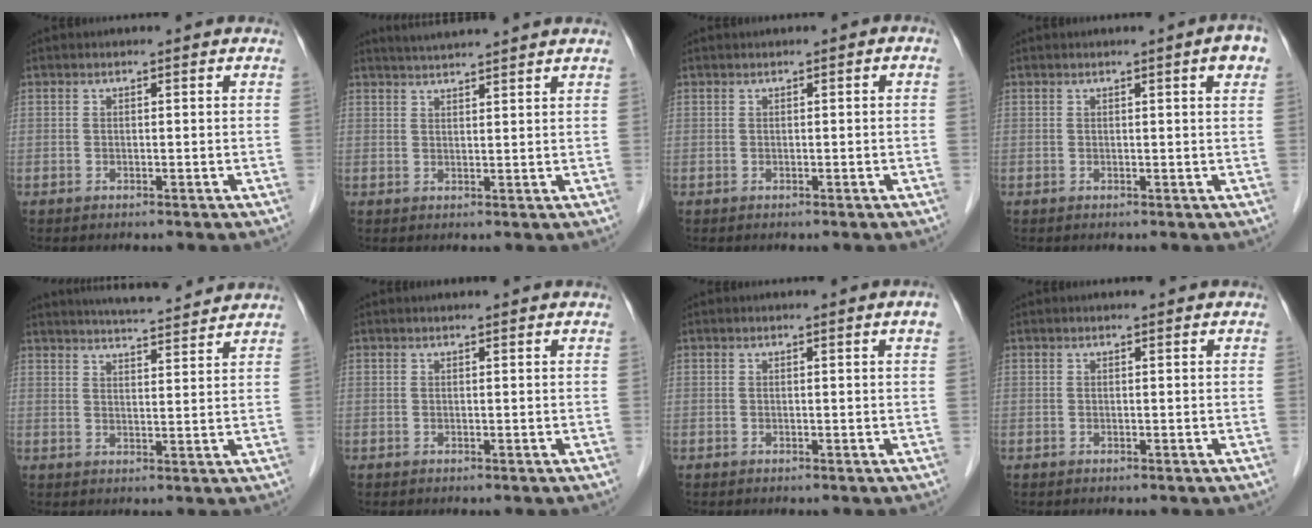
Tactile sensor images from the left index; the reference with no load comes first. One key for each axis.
{"total": 6.7, "fx": 6.2, "fy": -0.3, "fz": 2.3, "tx": -0.037, "ty": 0.026, "tz": 0.093}
{"total": 0.7, "fx": 0.1, "fy": 0.5, "fz": 0.5, "tx": 0.000, "ty": 0.006, "tz": 0.003}
{"total": 3.1, "fx": 1.5, "fy": 0.3, "fz": 2.7, "tx": -0.024, "ty": -0.003, "tz": 0.016}
{"total": 11.0, "fx": 10.3, "fy": 1.1, "fz": 3.8, "tx": -0.057, "ty": 0.013, "tz": 0.145}
{"total": 2.4, "fx": 2.2, "fy": 0.4, "fz": 0.9, "tx": -0.002, "ty": 0.019, "tz": 0.030}
{"total": 1.0, "fx": 0.5, "fy": -0.1, "fz": 0.9, "tx": -0.005, "ty": -0.005, "tz": 0.007}
{"total": 0.9, "fx": 0.7, "fy": 0.3, "fz": 0.3, "tx": 0.000, "ty": 0.006, "tz": 0.011}